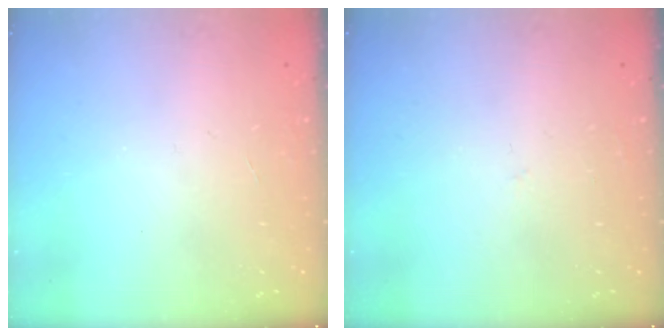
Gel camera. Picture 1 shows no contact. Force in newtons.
{"total": 2.6, "press": 2.6, "slide": 0.2}